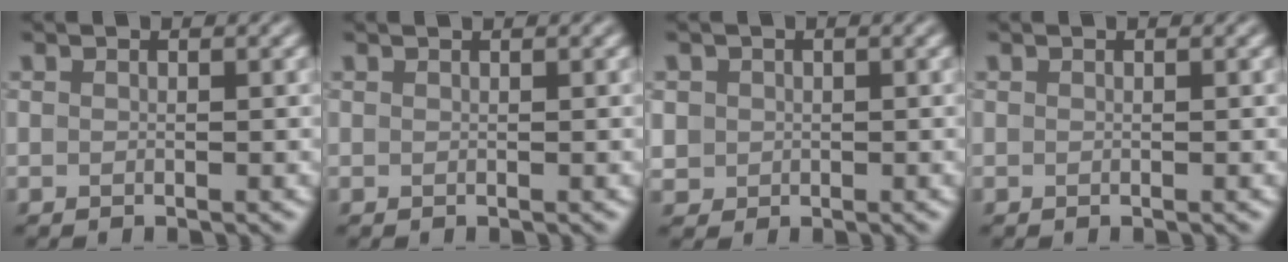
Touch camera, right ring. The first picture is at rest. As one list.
[{"total": 0.0}, {"total": 1.7, "force": [0.2, 1.7, 0.2], "torque": [0.000, -0.003, 0.008]}, {"total": 0.0}]